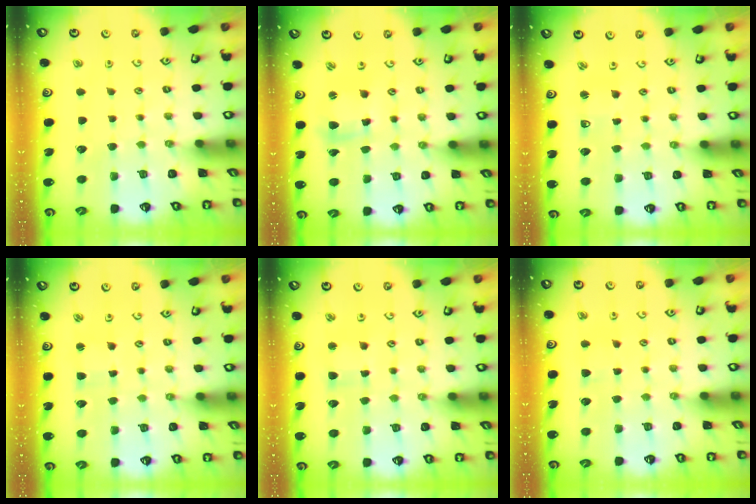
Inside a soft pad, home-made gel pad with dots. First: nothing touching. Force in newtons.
{"total": 5.4, "press": 5.4, "slide": 0.7}
{"total": 3.2, "press": 3.2, "slide": 0.6}
{"total": 2.1, "press": 2.1, "slide": 0.2}
{"total": 3.9, "press": 3.9, "slide": 0.2}
{"total": 4.0, "press": 3.9, "slide": 0.5}